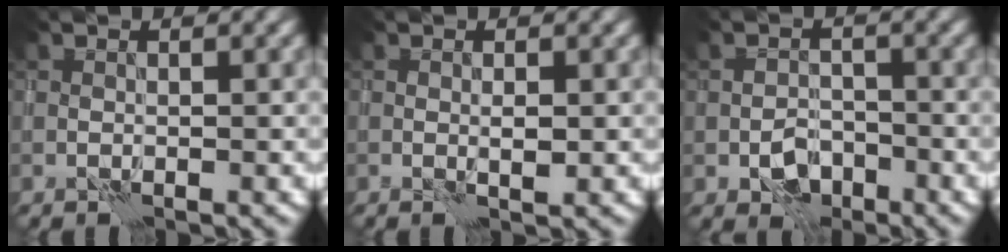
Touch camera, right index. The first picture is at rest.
{"total": 0.8, "force": [0.2, 0.3, 0.8], "torque": [-0.012, -0.001, 0.006]}
{"total": 2.5, "force": [-1.2, 1.8, 1.3], "torque": [-0.016, 0.002, -0.021]}